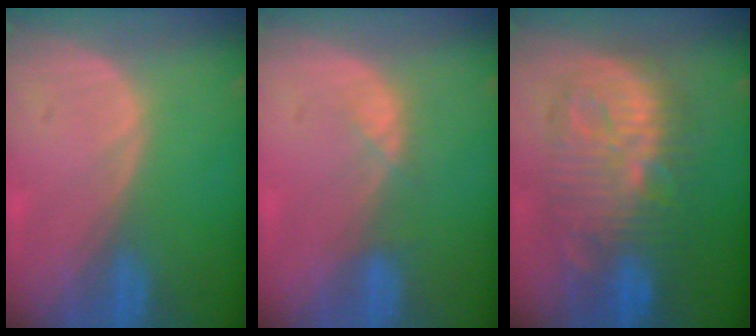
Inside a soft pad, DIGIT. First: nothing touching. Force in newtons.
{"total": 1.9, "press": 1.7, "slide": 0.9}
{"total": 11.1, "press": 11.1, "slide": 0.7}